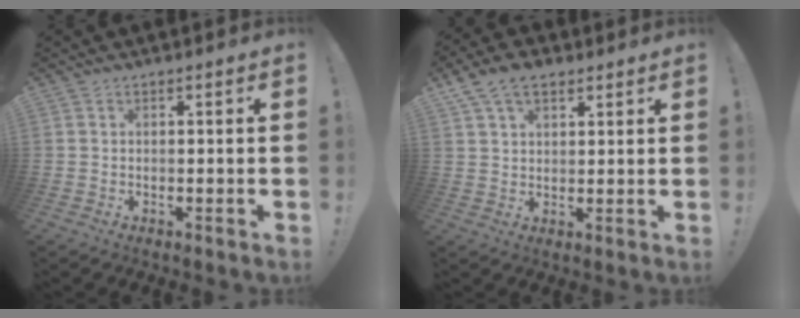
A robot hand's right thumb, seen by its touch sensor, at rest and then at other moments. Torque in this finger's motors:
{"motor_torque": [0.05, 0.15, 0.63, 0.39, 0.04]}